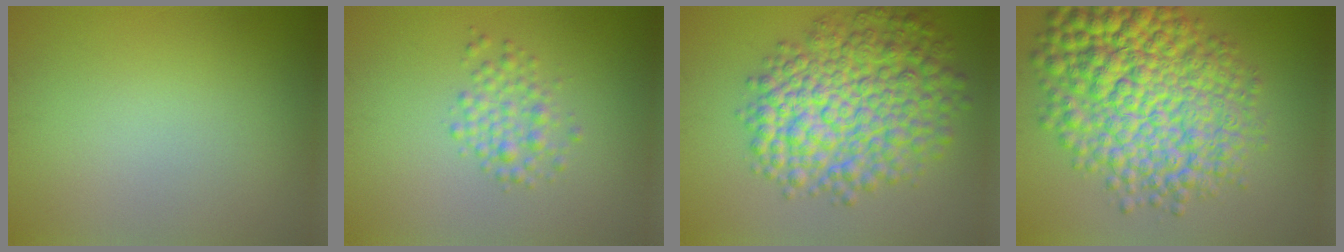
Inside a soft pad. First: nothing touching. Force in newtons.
{"total": 2.4, "press": 2.4, "slide": 0.0}
{"total": 10.2, "press": 10.2, "slide": 0.2}
{"total": 12.8, "press": 12.8, "slide": 0.2}